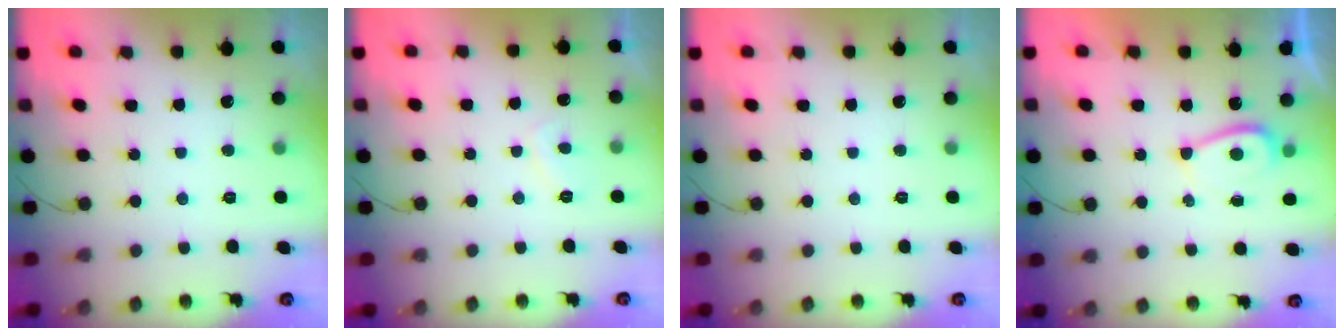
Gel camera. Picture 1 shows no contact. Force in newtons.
{"total": 2.7, "press": 2.5, "slide": 0.9}
{"total": 0.0}
{"total": 4.7, "press": 4.7, "slide": 0.3}